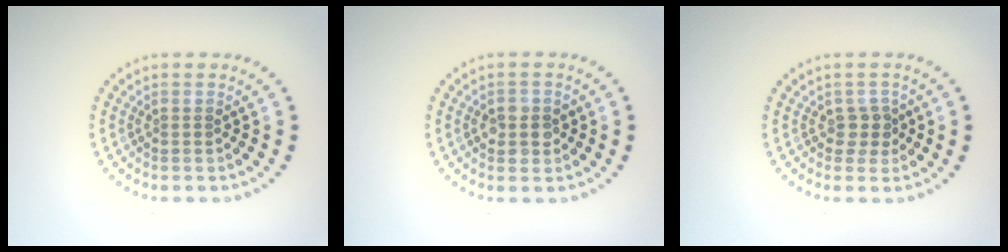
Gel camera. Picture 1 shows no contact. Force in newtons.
{"total": 2.2, "press": 2.2, "slide": 0.5}
{"total": 1.7, "press": 1.4, "slide": 1.0}